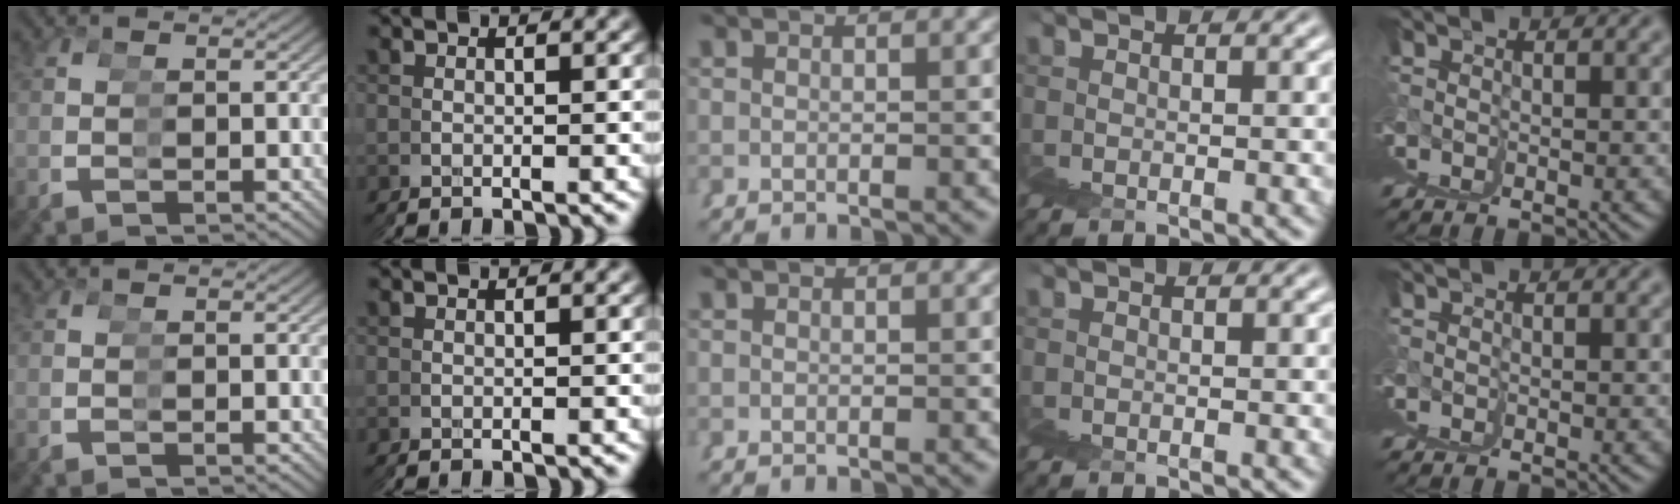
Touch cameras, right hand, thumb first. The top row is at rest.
{}